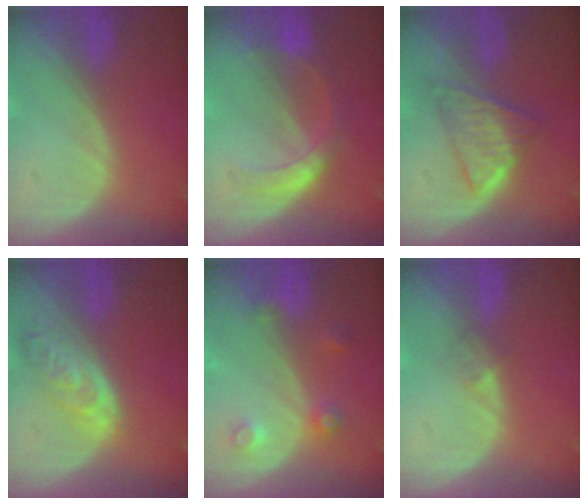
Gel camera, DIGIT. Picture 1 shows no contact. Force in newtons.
{"total": 5.6, "press": 5.1, "slide": 2.4}
{"total": 5.9, "press": 5.6, "slide": 2.0}
{"total": 6.0, "press": 5.4, "slide": 2.7}
{"total": 3.6, "press": 3.4, "slide": 1.3}
{"total": 1.5, "press": 1.2, "slide": 1.0}